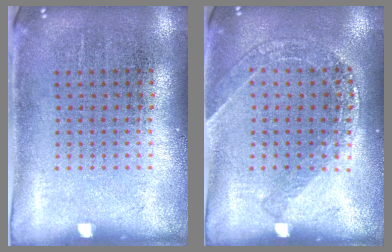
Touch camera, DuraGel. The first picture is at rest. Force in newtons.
{"total": 1.4, "press": 1.3, "slide": 0.3}